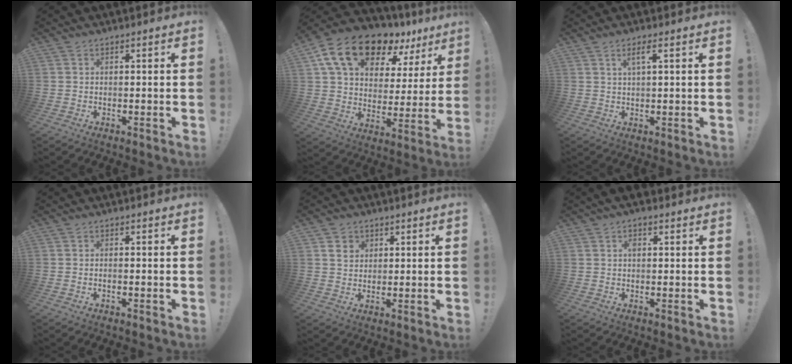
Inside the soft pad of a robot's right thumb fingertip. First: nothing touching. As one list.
[{"total": 18.6, "force": [12.9, 9.0, 9.9], "torque": [-0.173, -0.083, 0.232]}, {"total": 3.9, "force": [2.3, 0.4, 3.2], "torque": [-0.057, -0.006, 0.036]}, {"total": 0.8, "force": [-0.6, 0.0, 0.6], "torque": [-0.017, 0.002, -0.010]}, {"total": 4.1, "force": [1.7, 3.6, 1.1], "torque": [-0.008, -0.006, 0.030]}, {"total": 2.3, "force": [0.5, 1.5, 1.6], "torque": [-0.021, 0.004, 0.005]}]